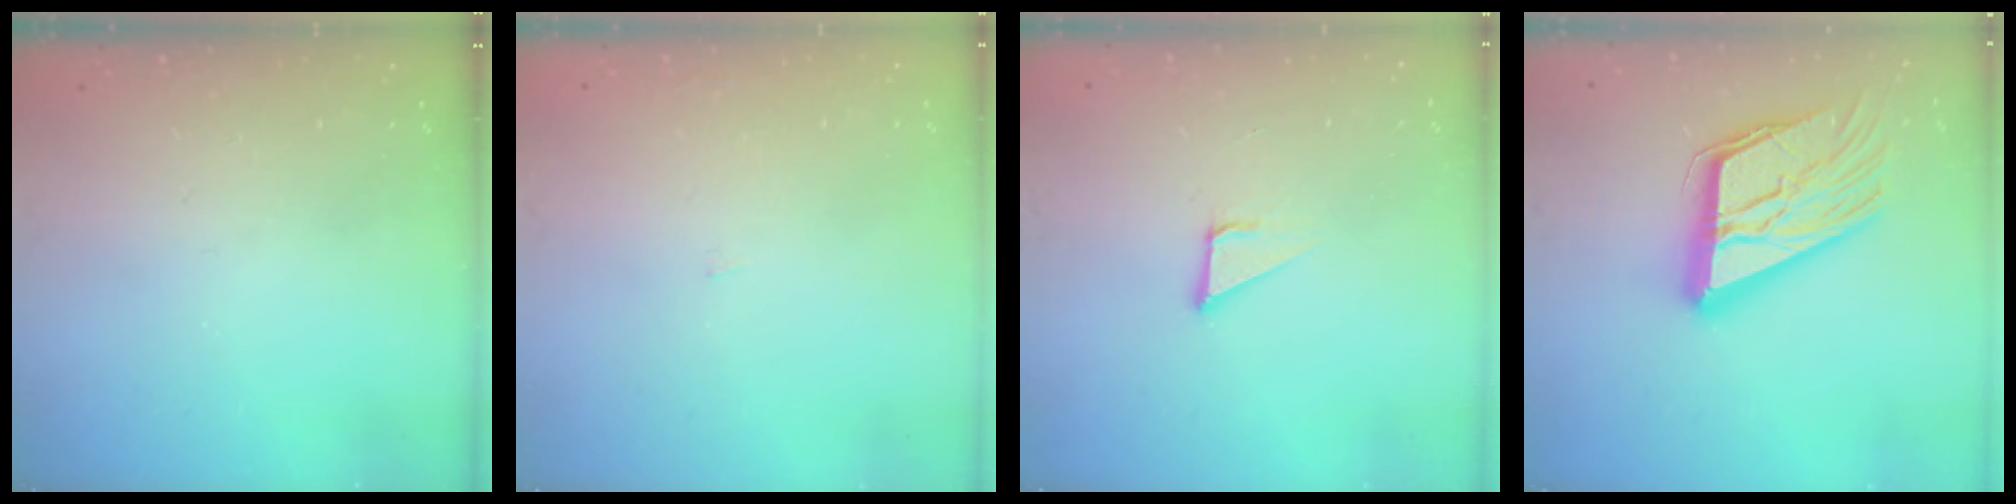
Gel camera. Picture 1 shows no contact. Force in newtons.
{"total": 0.9, "press": 0.9, "slide": 0.0}
{"total": 2.1, "press": 2.1, "slide": 0.0}
{"total": 20.2, "press": 20.1, "slide": 2.1}